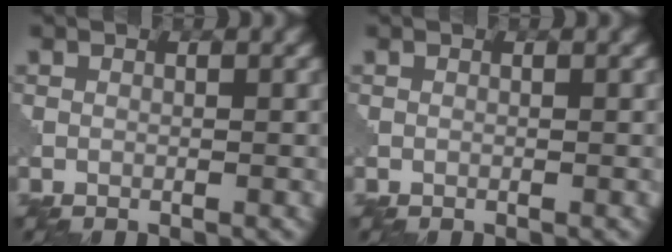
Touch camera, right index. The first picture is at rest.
{"total": 0.0}